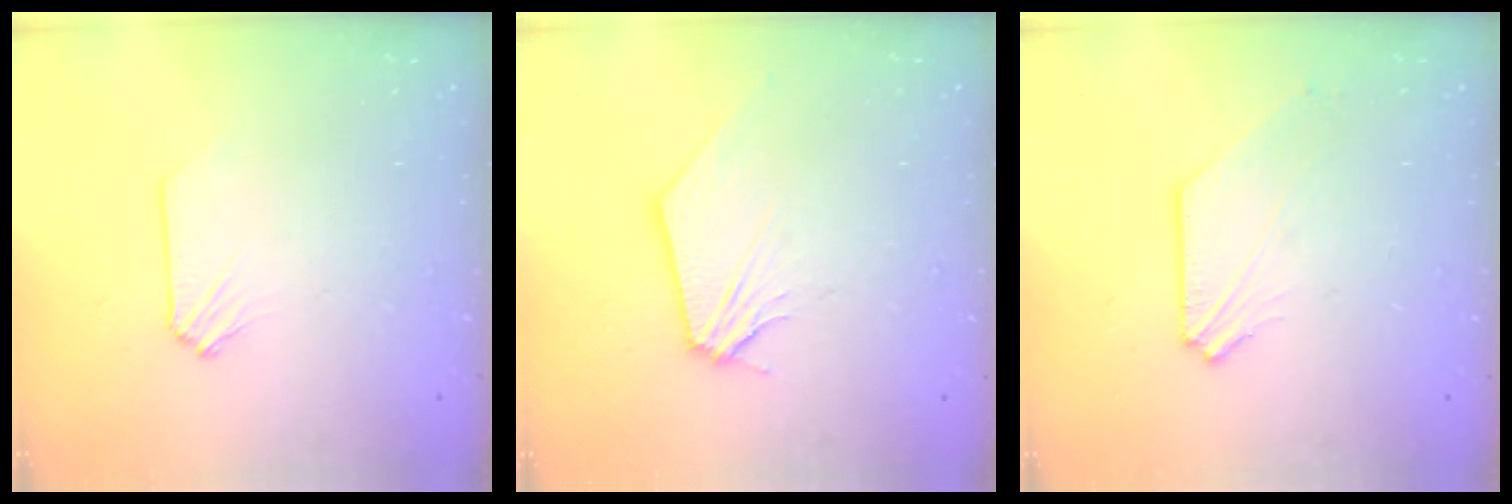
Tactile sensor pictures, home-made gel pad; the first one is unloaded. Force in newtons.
{"total": 0.0}
{"total": 1.4, "press": 1.3, "slide": 0.2}